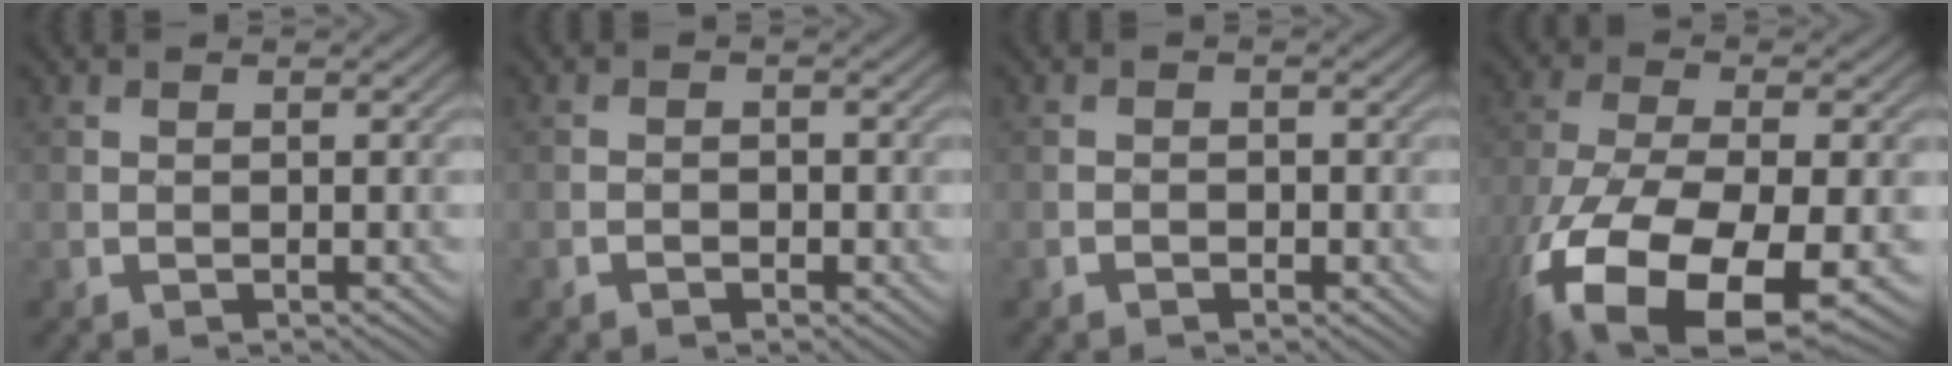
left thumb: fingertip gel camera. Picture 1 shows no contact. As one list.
[{"total": 1.3, "force": [-0.8, 0.8, 0.8], "torque": [-0.010, -0.001, -0.014]}, {"total": 1.0, "force": [-0.6, 0.6, 0.5], "torque": [-0.006, -0.001, -0.011]}, {"total": 18.0, "force": [-8.6, 8.2, 13.6], "torque": [-0.317, -0.055, -0.135]}]